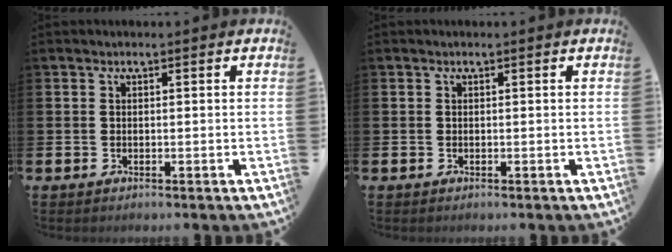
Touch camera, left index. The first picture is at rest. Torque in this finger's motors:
{"motor_torque": [0.00, 0.00, 0.00, 0.00]}